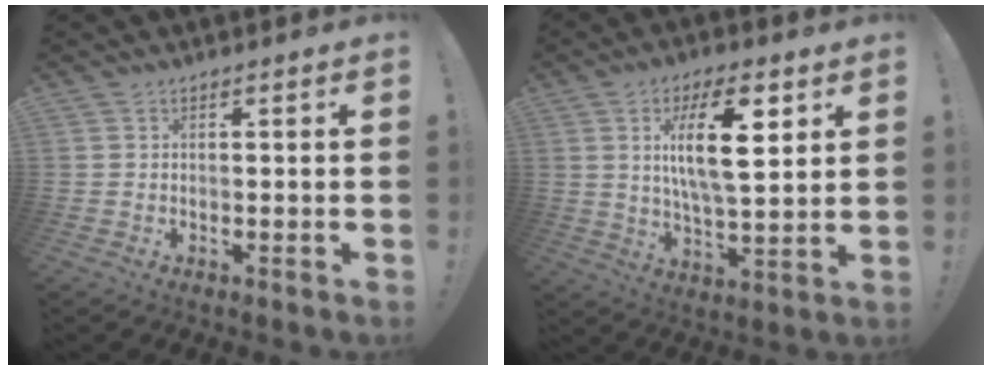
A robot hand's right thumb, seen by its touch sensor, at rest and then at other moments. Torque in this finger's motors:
{"motor_torque": [-0.33, 1.13, 0.60, -0.19, 0.15]}